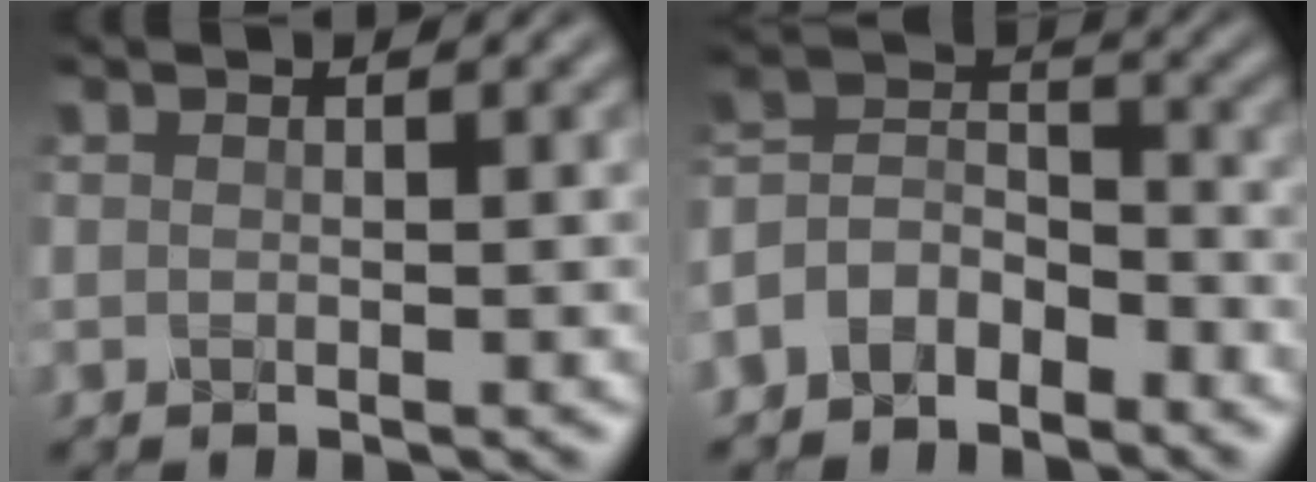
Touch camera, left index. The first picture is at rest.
{"total": 5.3, "force": [-3.6, 3.2, 2.4], "torque": [-0.044, 0.006, -0.082]}